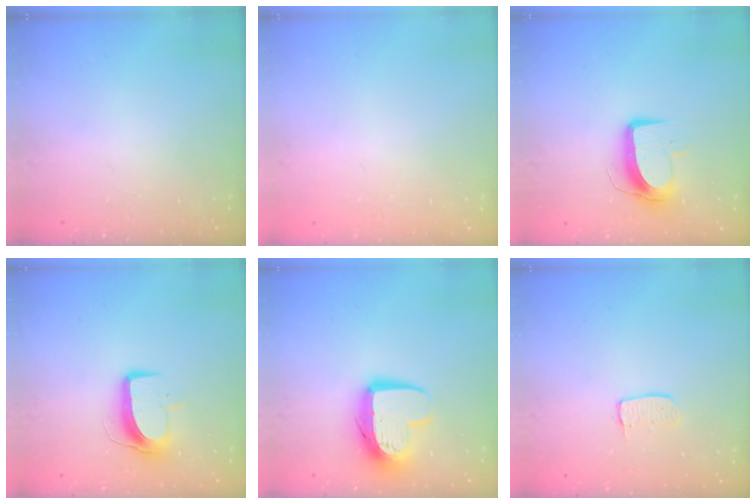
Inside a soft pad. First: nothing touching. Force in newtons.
{"total": 0.0}
{"total": 10.2, "press": 10.2, "slide": 0.4}
{"total": 9.5, "press": 9.5, "slide": 0.5}
{"total": 12.4, "press": 12.4, "slide": 1.0}
{"total": 5.0, "press": 5.0, "slide": 0.3}